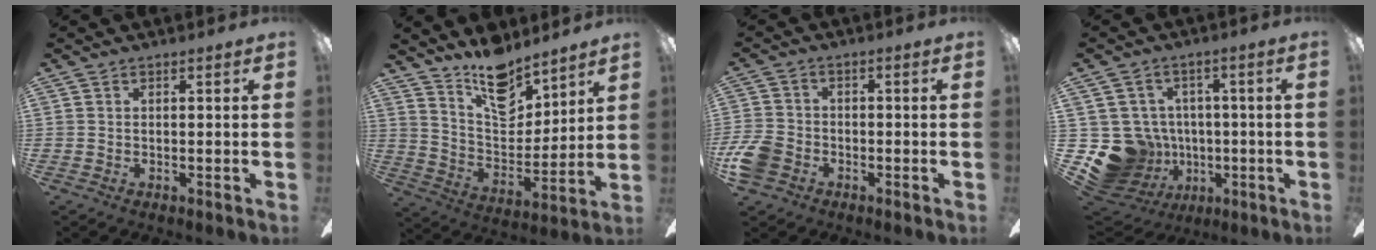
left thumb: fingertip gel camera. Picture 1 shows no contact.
{"total": 14.8, "force": [11.8, 6.8, 6.0], "torque": [-0.097, -0.081, 0.215]}
{"total": 7.1, "force": [-3.1, 5.2, 3.8], "torque": [-0.089, 0.018, -0.057]}
{"total": 14.2, "force": [-3.3, 12.8, 5.0], "torque": [-0.140, 0.011, -0.038]}